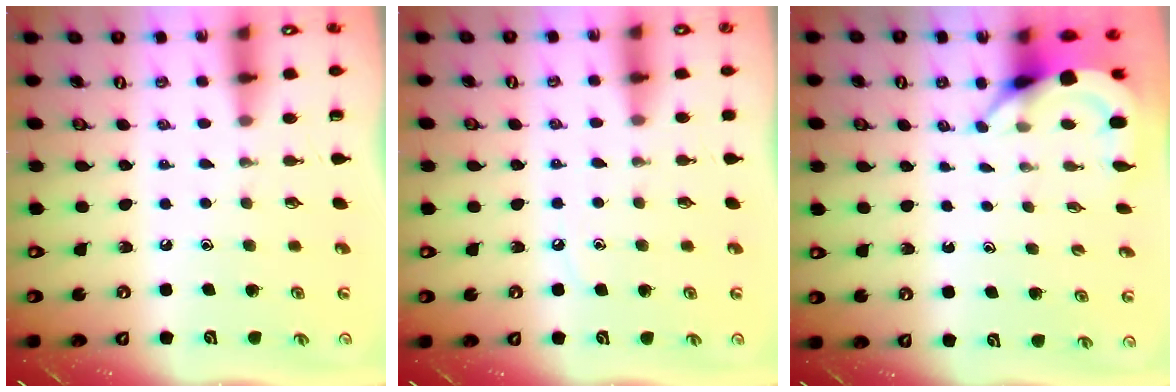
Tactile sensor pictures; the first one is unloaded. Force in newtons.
{"total": 3.6, "press": 3.5, "slide": 0.5}
{"total": 4.0, "press": 4.0, "slide": 0.2}